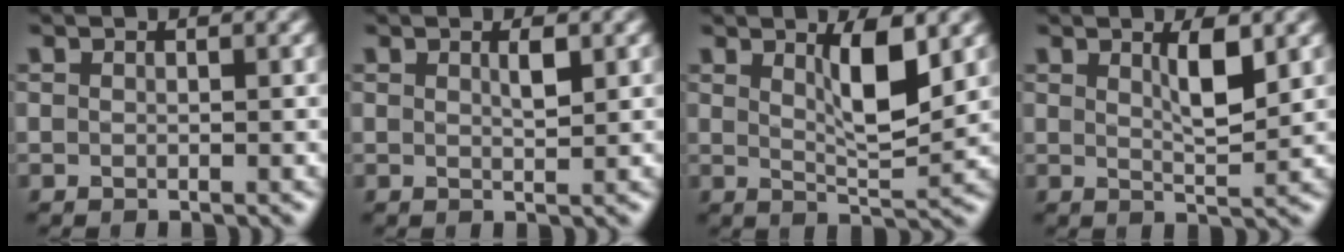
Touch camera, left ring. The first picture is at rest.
{"total": 1.2, "force": [0.6, 0.2, 1.1], "torque": [-0.021, -0.001, 0.010]}
{"total": 4.4, "force": [1.7, 1.1, 3.9], "torque": [-0.068, -0.008, 0.031]}
{"total": 2.9, "force": [1.3, 0.6, 2.6], "torque": [-0.042, -0.004, 0.023]}